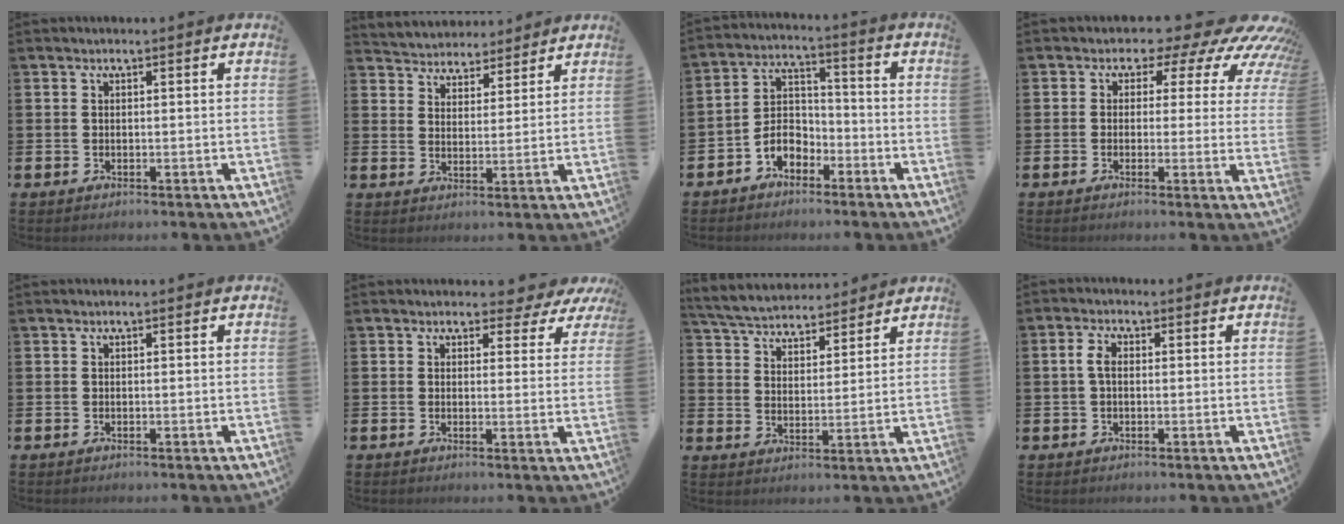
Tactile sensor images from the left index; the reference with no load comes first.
{"total": 4.4, "force": [4.1, 1.2, -0.7], "torque": [-0.014, -0.025, 0.074]}
{"total": 5.0, "force": [-3.1, 3.3, 1.9], "torque": [-0.052, 0.006, -0.064]}
{"total": 4.9, "force": [3.5, 3.0, 1.6], "torque": [-0.037, -0.045, 0.044]}
{"total": 0.0}
{"total": 2.7, "force": [2.2, 1.4, 0.5], "torque": [-0.003, -0.017, 0.032]}
{"total": 5.5, "force": [5.3, 1.2, 0.3], "torque": [-0.034, -0.030, 0.094]}
{"total": 2.8, "force": [0.3, 1.8, 2.2], "torque": [-0.045, 0.010, 0.002]}